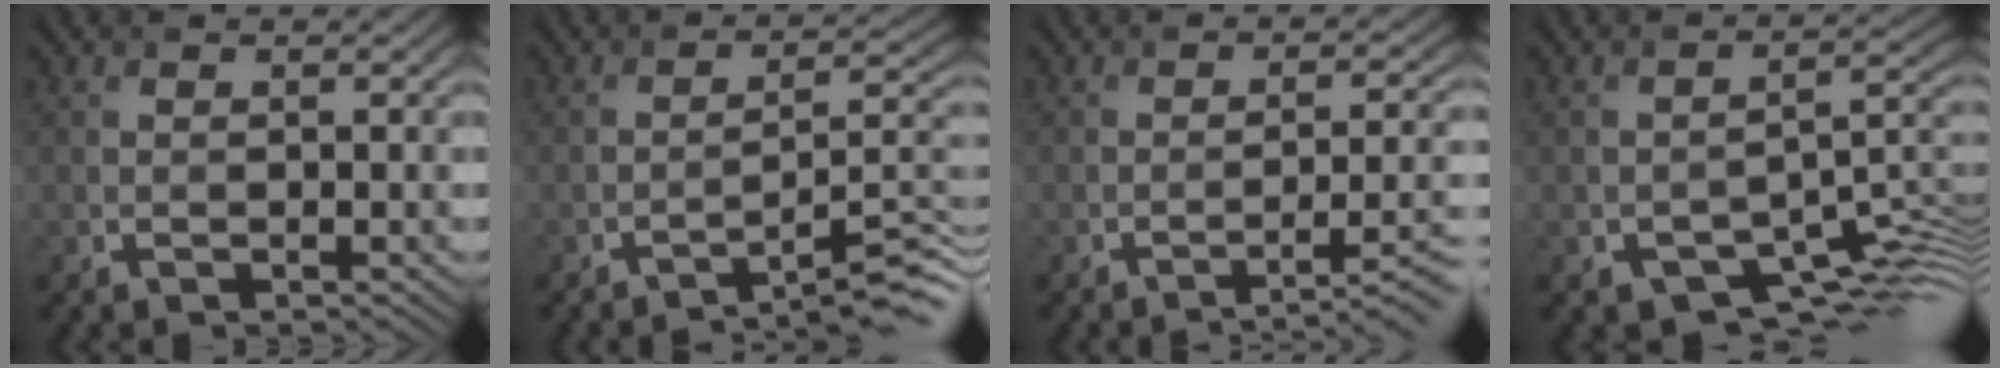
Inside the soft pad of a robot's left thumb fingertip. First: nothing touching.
{"total": 7.0, "force": [-5.2, 1.1, 4.5], "torque": [-0.065, 0.009, -0.083]}
{"total": 5.7, "force": [-3.4, 1.3, 4.4], "torque": [-0.064, 0.002, -0.048]}
{"total": 7.3, "force": [-3.8, 4.1, 4.7], "torque": [-0.066, -0.029, -0.058]}